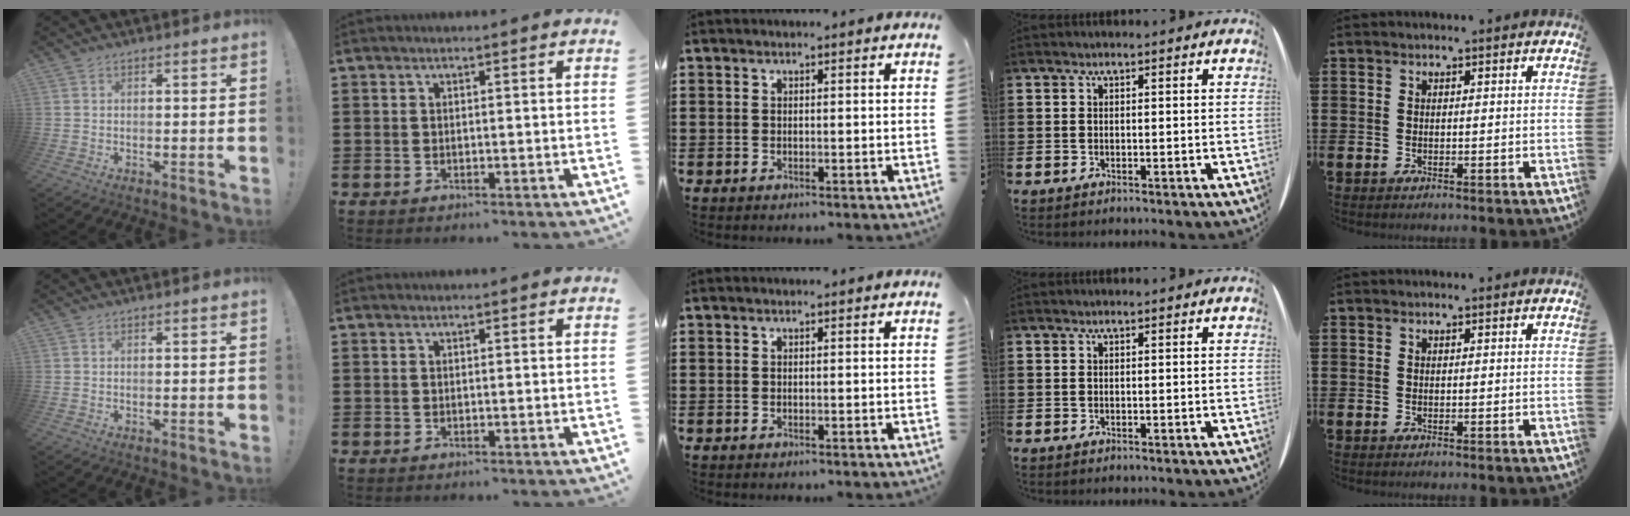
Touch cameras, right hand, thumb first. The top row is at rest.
{}